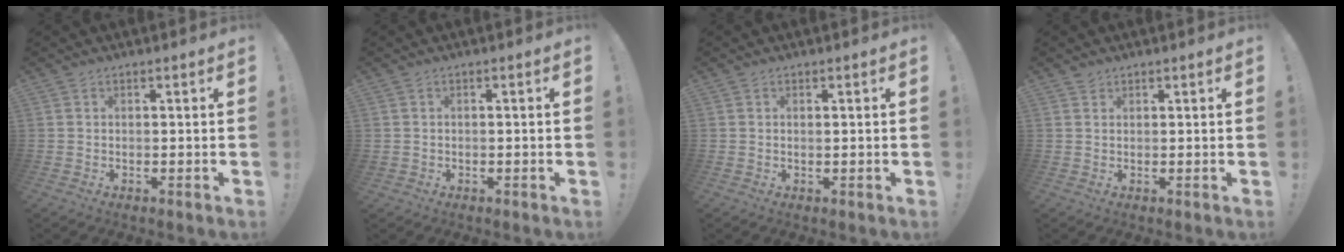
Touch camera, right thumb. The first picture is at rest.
{"total": 1.2, "force": [-0.8, 0.8, 0.4], "torque": [-0.012, 0.006, -0.013]}
{"total": 0.5, "force": [0.1, 0.0, 0.5], "torque": [-0.009, 0.001, 0.002]}
{"total": 1.1, "force": [1.0, 0.5, 0.1], "torque": [0.005, -0.004, 0.018]}